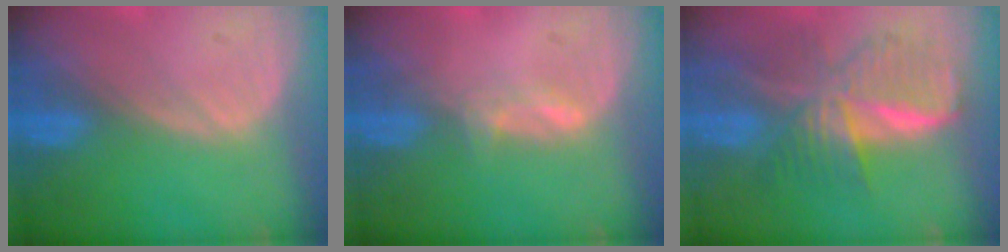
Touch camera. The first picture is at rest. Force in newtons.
{"total": 1.6, "press": 1.5, "slide": 0.6}
{"total": 9.3, "press": 9.3, "slide": 0.7}